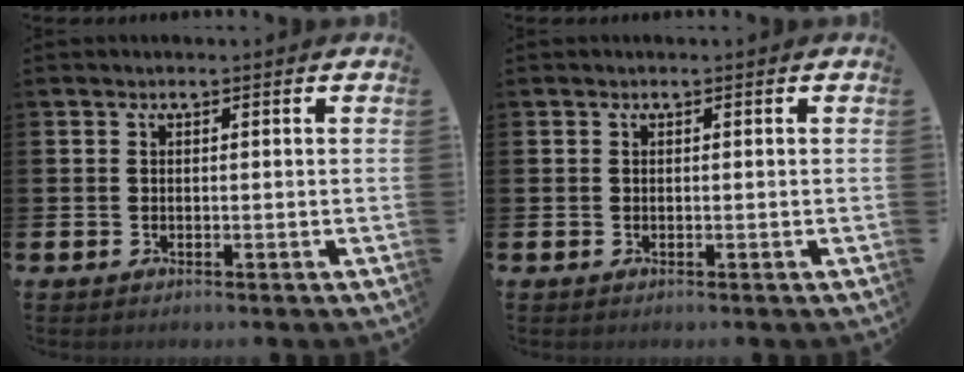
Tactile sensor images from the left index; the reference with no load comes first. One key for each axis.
{"total": 0.0}